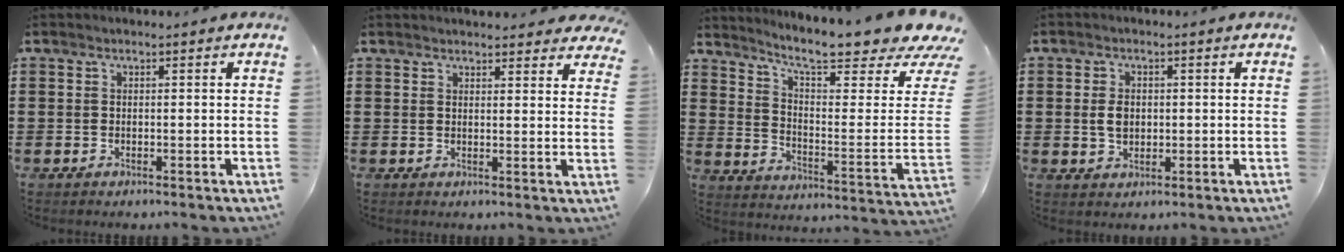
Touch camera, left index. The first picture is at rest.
{"total": 3.1, "force": [3.0, 0.4, 0.5], "torque": [-0.002, -0.014, 0.054]}
{"total": 9.8, "force": [8.2, 0.6, 5.3], "torque": [-0.113, -0.070, 0.132]}
{"total": 3.2, "force": [0.2, 2.2, 2.3], "torque": [-0.048, 0.007, 0.003]}